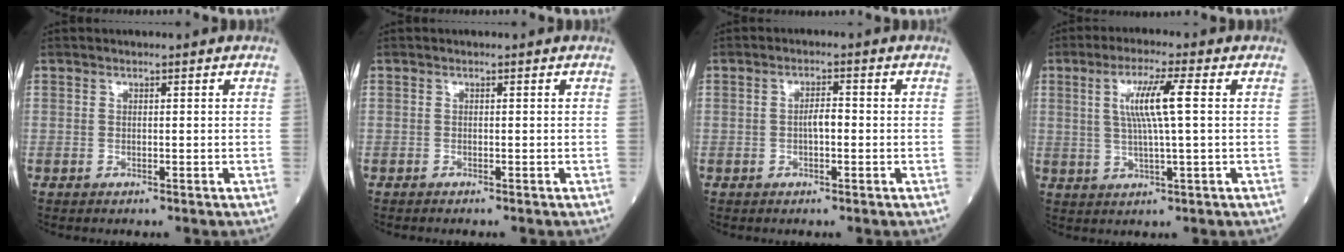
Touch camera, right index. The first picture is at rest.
{"total": 0.0}
{"total": 2.4, "force": [-0.3, 0.8, 2.3], "torque": [-0.036, 0.005, -0.005]}
{"total": 7.4, "force": [1.6, 0.0, 7.3], "torque": [-0.137, 0.005, 0.031]}